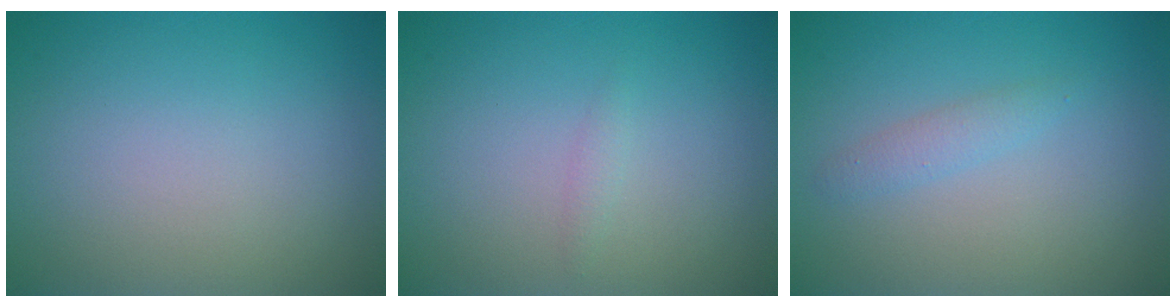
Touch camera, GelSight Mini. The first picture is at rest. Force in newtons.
{"total": 0.6, "press": 0.6, "slide": 0.0}
{"total": 1.3, "press": 1.3, "slide": 0.0}